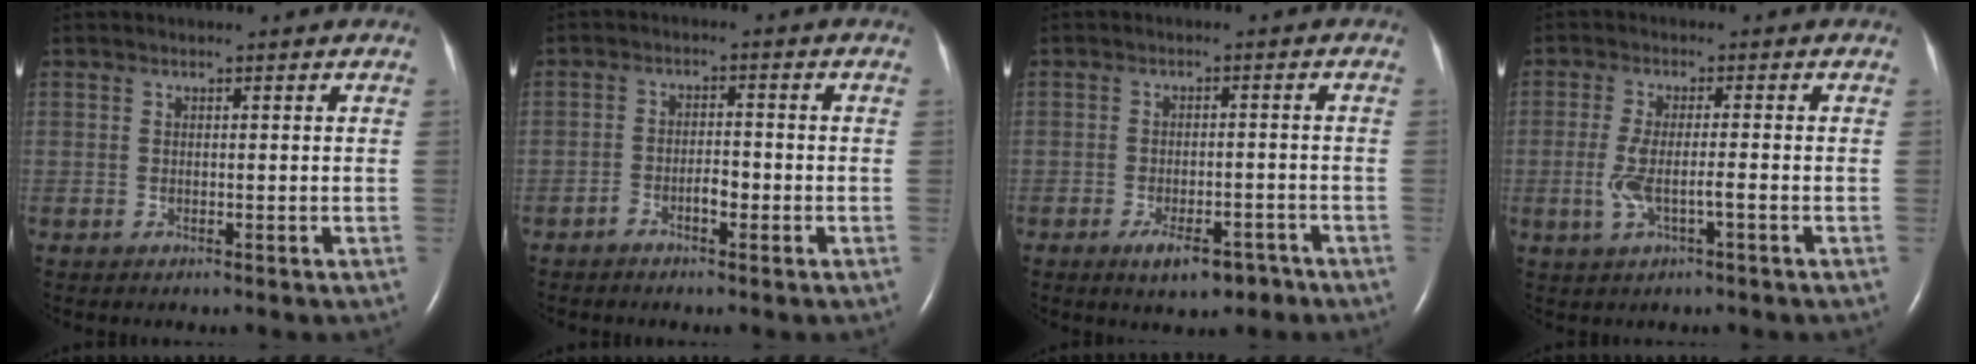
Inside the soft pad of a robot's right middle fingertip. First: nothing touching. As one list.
[{"total": 2.7, "force": [-1.4, 1.0, 2.0], "torque": [-0.036, 0.007, -0.026]}, {"total": 5.4, "force": [-3.6, 2.2, 3.4], "torque": [-0.057, 0.001, -0.050]}, {"total": 4.4, "force": [-1.3, 0.6, 4.2], "torque": [-0.093, -0.003, -0.025]}]